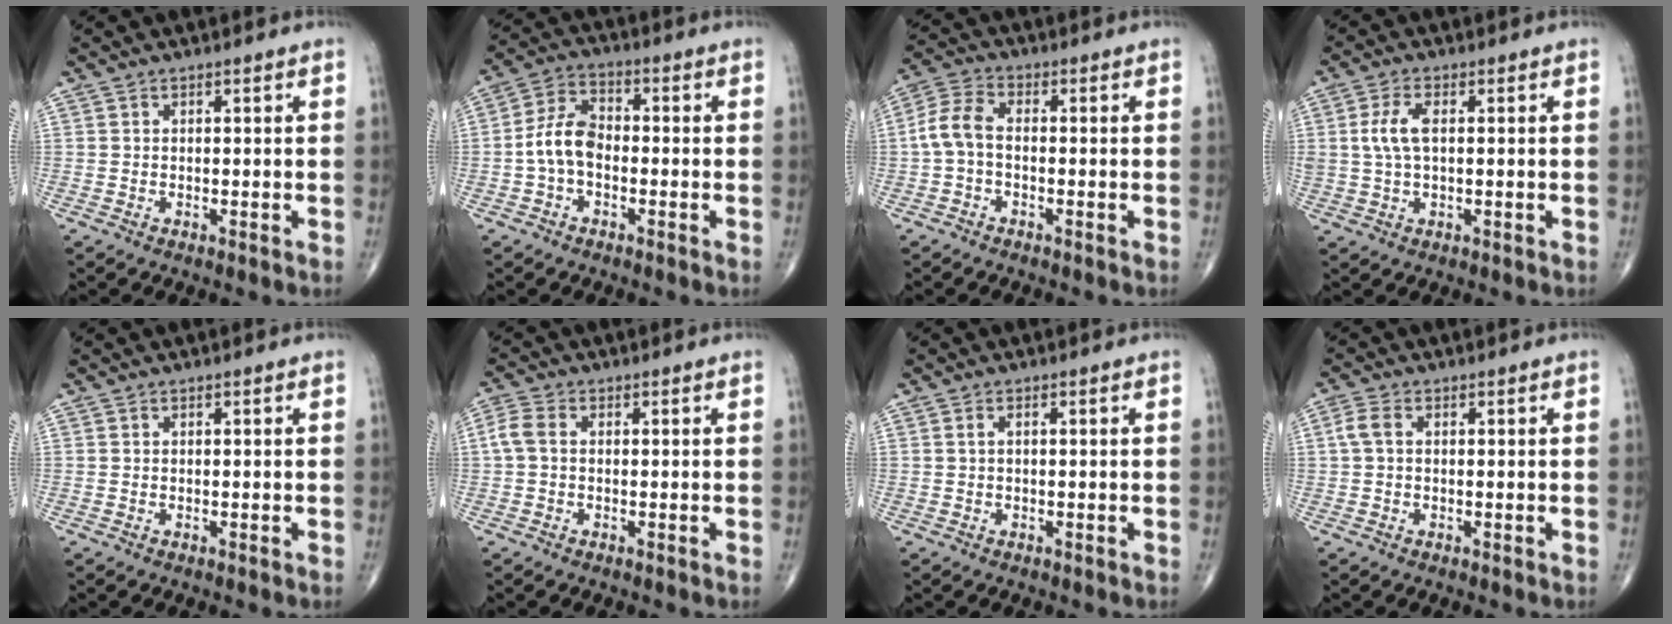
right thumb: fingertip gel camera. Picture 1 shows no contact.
{"total": 7.5, "force": [-1.5, 4.7, 5.7], "torque": [-0.106, 0.027, -0.040]}
{"total": 5.9, "force": [-0.8, 3.3, 4.8], "torque": [-0.106, 0.020, -0.027]}
{"total": 5.2, "force": [0.8, 2.4, 4.5], "torque": [-0.104, 0.005, 0.015]}
{"total": 0.0}
{"total": 3.5, "force": [0.0, 2.3, 2.6], "torque": [-0.066, 0.009, -0.007]}
{"total": 0.8, "force": [0.1, 0.3, 0.7], "torque": [-0.017, 0.002, 0.001]}
{"total": 2.8, "force": [0.3, 1.7, 2.2], "torque": [-0.054, 0.007, 0.002]}